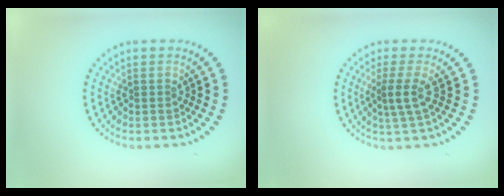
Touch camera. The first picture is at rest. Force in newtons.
{"total": 2.1, "press": 1.6, "slide": 1.4}